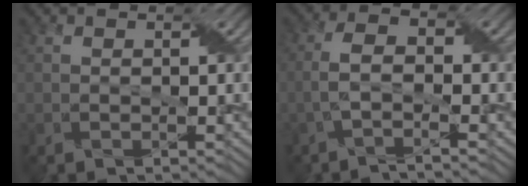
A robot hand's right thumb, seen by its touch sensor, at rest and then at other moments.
{"total": 3.5, "force": [-1.5, 1.0, 2.9], "torque": [-0.066, 0.005, -0.037]}